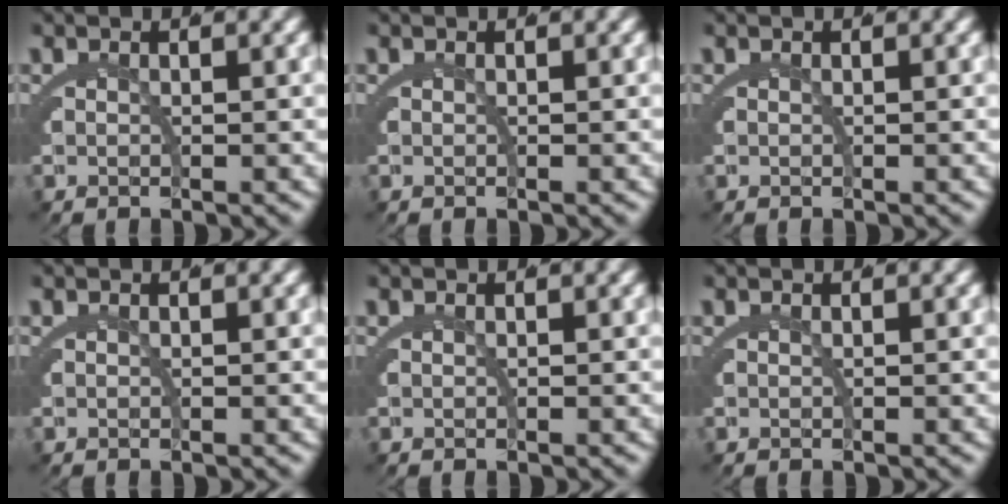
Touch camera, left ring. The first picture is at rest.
{"total": 0.0}
{"total": 0.0}
{"total": 0.0}
{"total": 0.0}
{"total": 0.0}